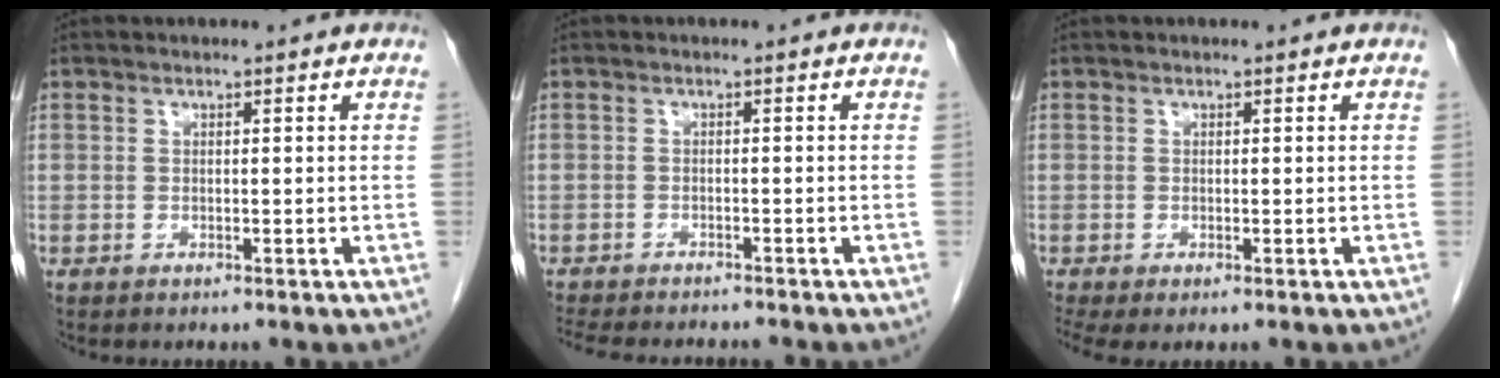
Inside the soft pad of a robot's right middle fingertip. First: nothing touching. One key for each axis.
{"total": 10.0, "fx": -9.1, "fy": 1.6, "fz": 3.7, "tx": -0.064, "ty": -0.012, "tz": -0.128}
{"total": 2.4, "fx": -1.5, "fy": 0.7, "fz": 1.8, "tx": -0.035, "ty": -0.012, "tz": -0.024}